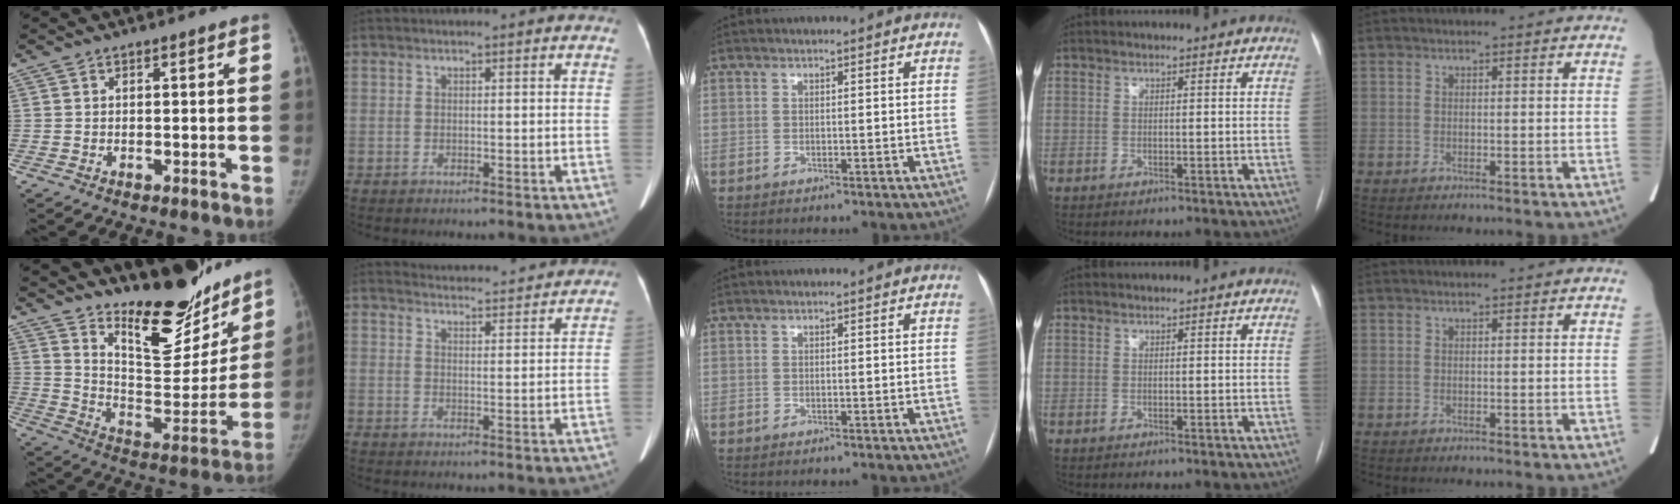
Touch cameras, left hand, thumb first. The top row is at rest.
{"thumb": {"total": 21.9, "force": [17.3, 7.5, 11.1], "torque": [-0.105, -0.135, 0.267]}, "index": {"total": 9.2, "force": [9.1, 0.2, 1.1], "torque": [-0.011, 0.001, 0.113]}}